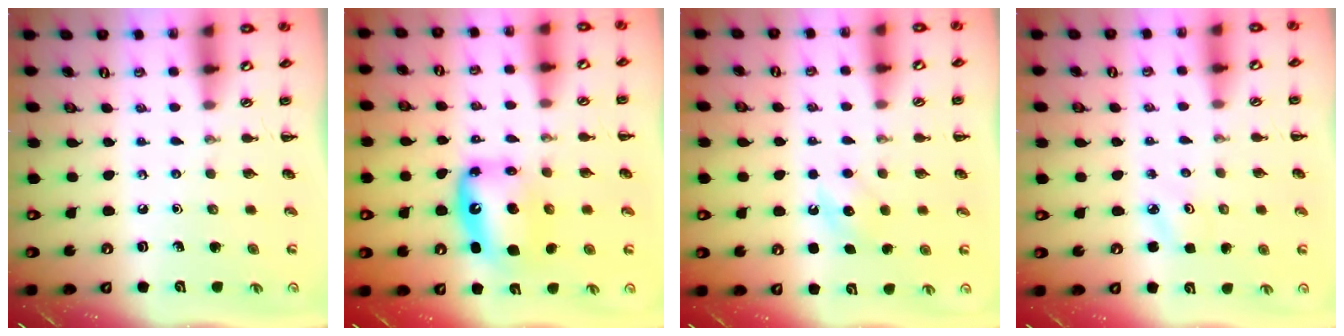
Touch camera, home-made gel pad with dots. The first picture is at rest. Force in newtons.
{"total": 9.2, "press": 8.9, "slide": 2.4}
{"total": 4.9, "press": 4.7, "slide": 1.4}
{"total": 2.5, "press": 2.4, "slide": 0.7}